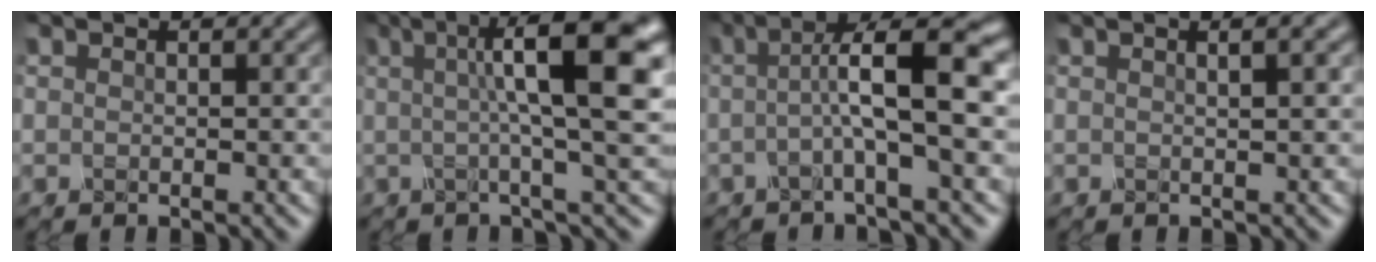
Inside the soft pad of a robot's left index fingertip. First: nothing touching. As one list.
[{"total": 10.0, "force": [1.8, 2.0, 9.6], "torque": [-0.107, 0.019, 0.019]}, {"total": 6.5, "force": [-0.1, 1.3, 6.3], "torque": [-0.100, 0.013, -0.008]}, {"total": 4.3, "force": [1.8, 2.0, 3.3], "torque": [-0.014, 0.027, -0.003]}]